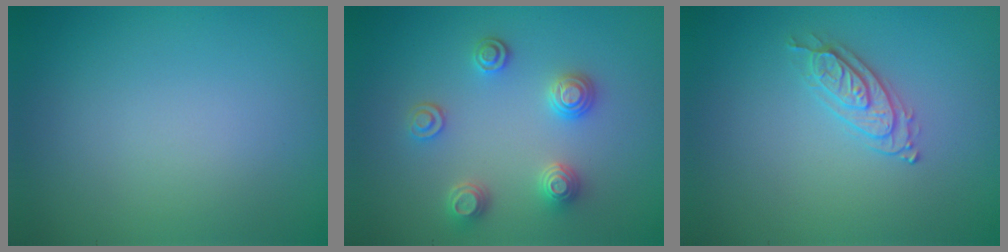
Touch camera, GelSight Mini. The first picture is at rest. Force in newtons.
{"total": 3.2, "press": 3.1, "slide": 0.9}
{"total": 2.2, "press": 2.1, "slide": 0.6}